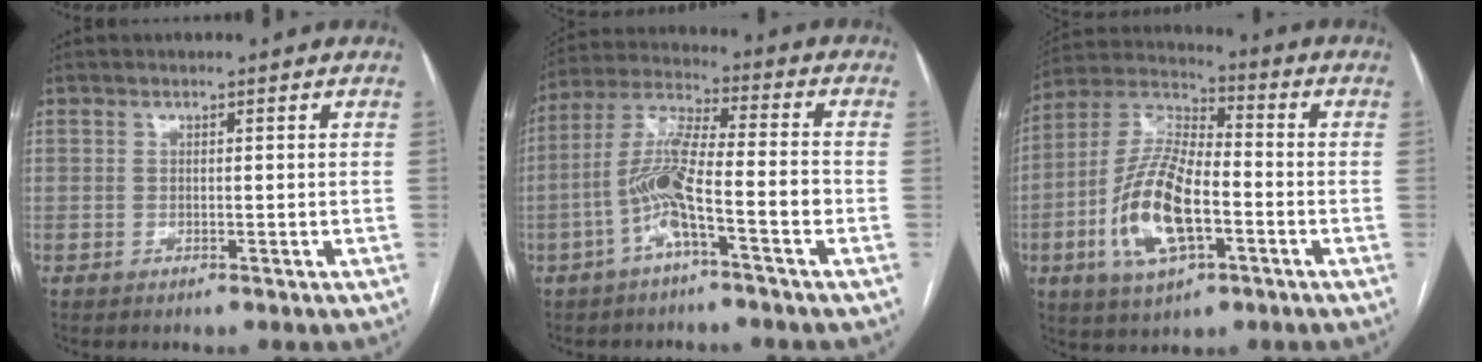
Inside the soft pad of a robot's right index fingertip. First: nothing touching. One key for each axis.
{"total": 10.4, "fx": -3.8, "fy": 1.0, "fz": 9.6, "tx": -0.194, "ty": 0.024, "tz": -0.074}
{"total": 15.2, "fx": -4.4, "fy": 5.7, "fz": 13.4, "tx": -0.284, "ty": 0.006, "tz": -0.080}